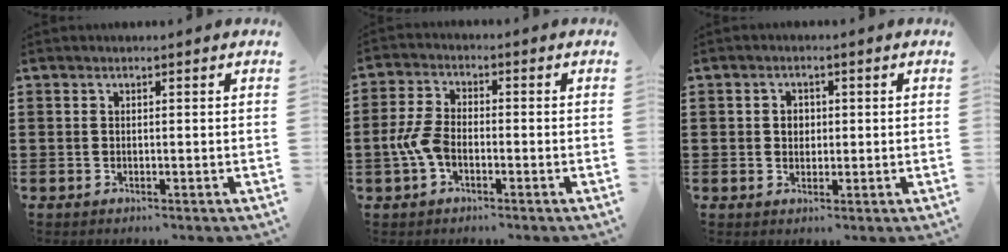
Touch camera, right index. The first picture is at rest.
{"total": 5.1, "force": [-1.6, 3.0, 3.8], "torque": [-0.109, -0.005, -0.040]}
{"total": 2.0, "force": [0.2, 1.7, 0.9], "torque": [-0.022, 0.010, 0.003]}